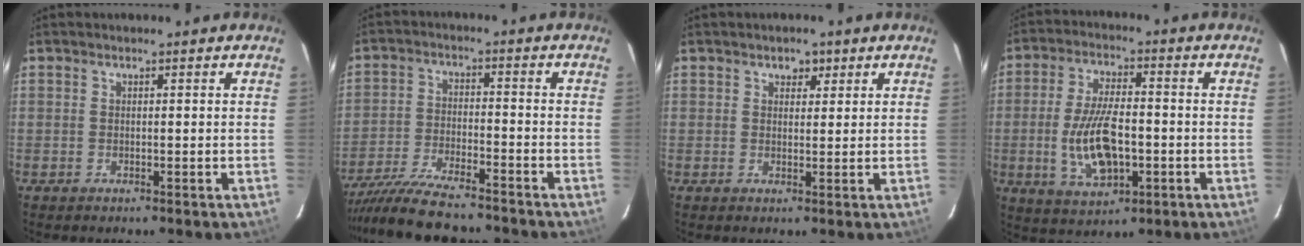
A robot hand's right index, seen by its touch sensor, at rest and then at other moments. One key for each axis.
{"total": 15.5, "fx": -13.9, "fy": 2.2, "fz": 6.4, "tx": -0.147, "ty": -0.029, "tz": -0.237}
{"total": 2.2, "fx": 1.2, "fy": 1.7, "fz": 0.8, "tx": -0.005, "ty": 0.006, "tz": 0.020}
{"total": 12.1, "fx": -2.3, "fy": 5.3, "fz": 10.6, "tx": -0.214, "ty": -0.005, "tz": -0.035}